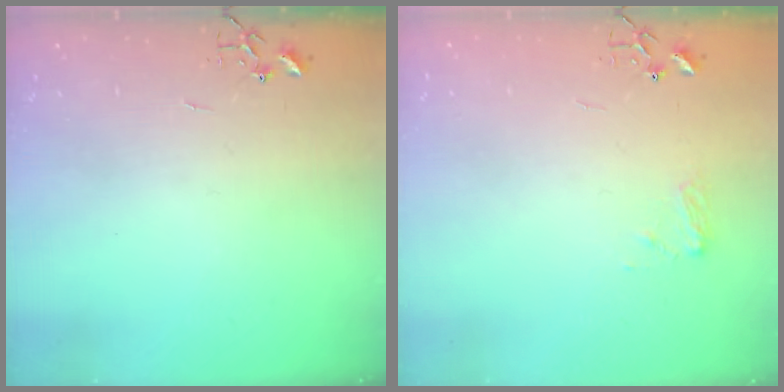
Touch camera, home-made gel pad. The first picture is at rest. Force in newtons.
{"total": 7.2, "press": 7.2, "slide": 0.5}